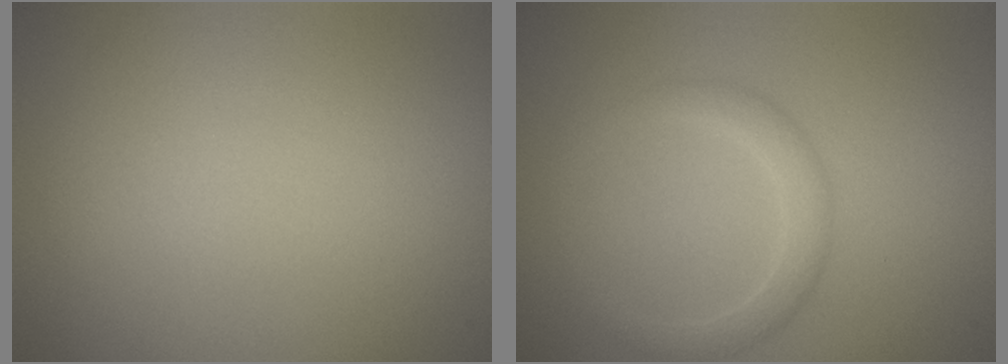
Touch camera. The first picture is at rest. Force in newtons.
{"total": 2.1, "press": 2.1, "slide": 0.1}